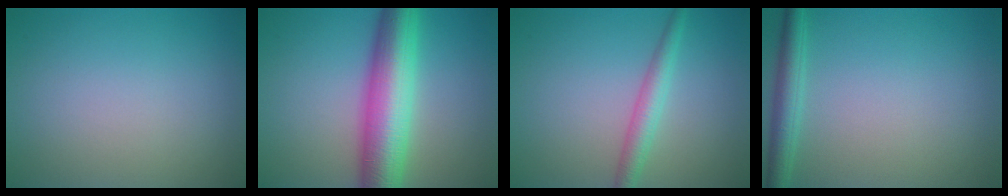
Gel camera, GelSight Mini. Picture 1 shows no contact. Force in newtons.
{"total": 9.0, "press": 9.0, "slide": 0.1}
{"total": 2.6, "press": 2.6, "slide": 0.1}
{"total": 2.7, "press": 2.7, "slide": 0.1}